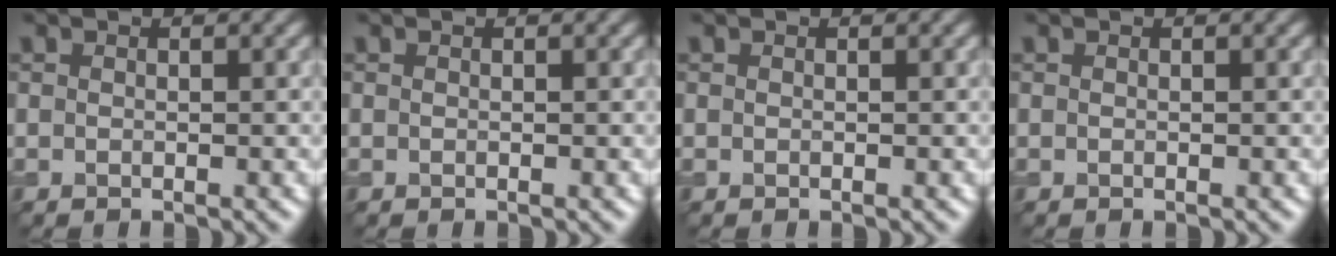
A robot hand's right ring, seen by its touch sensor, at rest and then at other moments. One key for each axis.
{"total": 0.0}
{"total": 0.0}
{"total": 0.0}